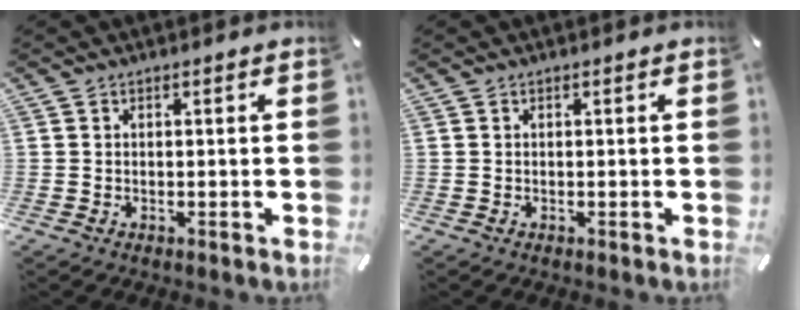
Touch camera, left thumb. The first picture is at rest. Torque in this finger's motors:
{"motor_torque": [0.01, 0.00, 0.00, -0.02, 0.00]}